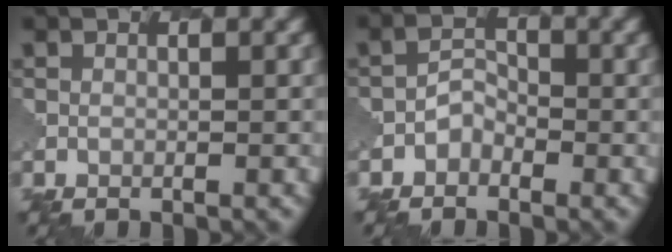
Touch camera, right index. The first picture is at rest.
{"total": 1.4, "force": [-0.8, 1.1, 0.3], "torque": [-0.004, 0.008, -0.016]}